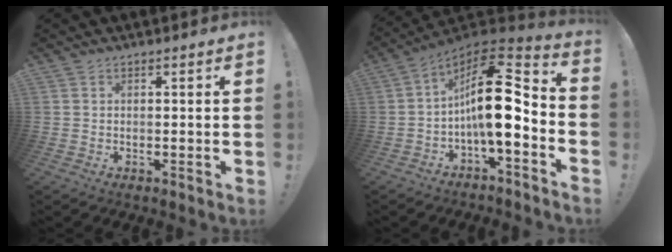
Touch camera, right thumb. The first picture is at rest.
{"total": 19.0, "force": [-0.5, 7.6, 17.3], "torque": [-0.284, 0.002, -0.009]}